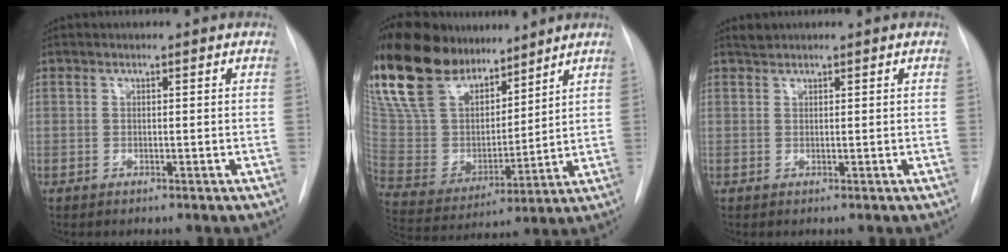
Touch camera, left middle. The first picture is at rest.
{"total": 22.0, "force": [16.9, 8.9, 10.8], "torque": [-0.236, 0.020, 0.314]}
{"total": 1.0, "force": [0.6, -0.2, -0.7], "torque": [0.013, -0.002, 0.013]}